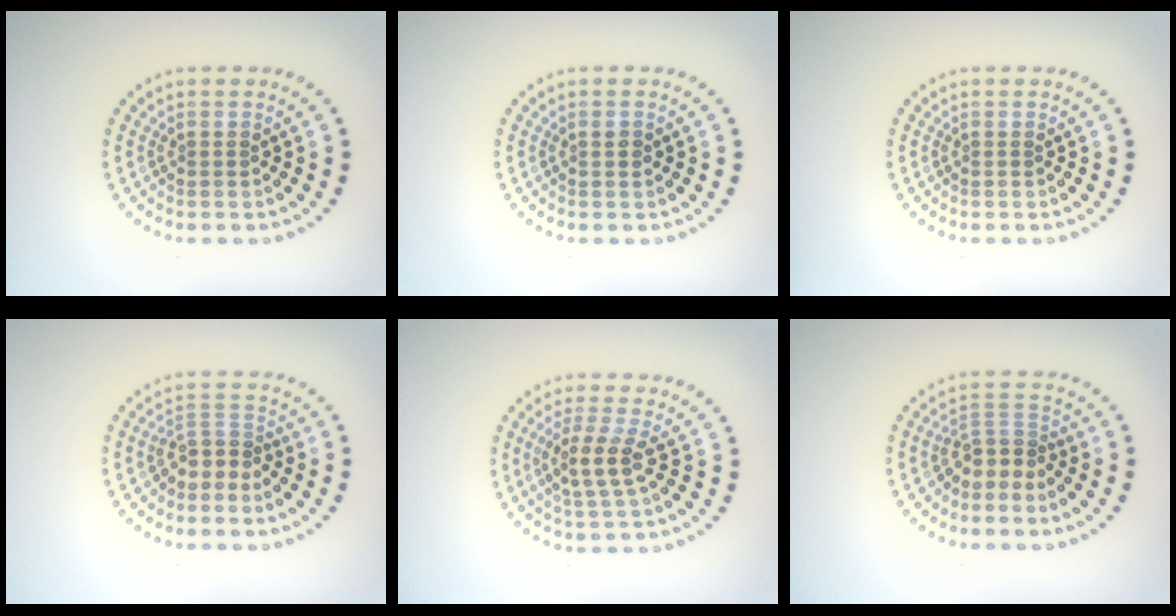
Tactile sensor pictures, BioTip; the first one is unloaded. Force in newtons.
{"total": 0.7, "press": 0.7, "slide": 0.1}
{"total": 0.0}
{"total": 2.3, "press": 1.7, "slide": 1.5}
{"total": 3.0, "press": 2.6, "slide": 1.5}
{"total": 2.5, "press": 1.8, "slide": 1.7}